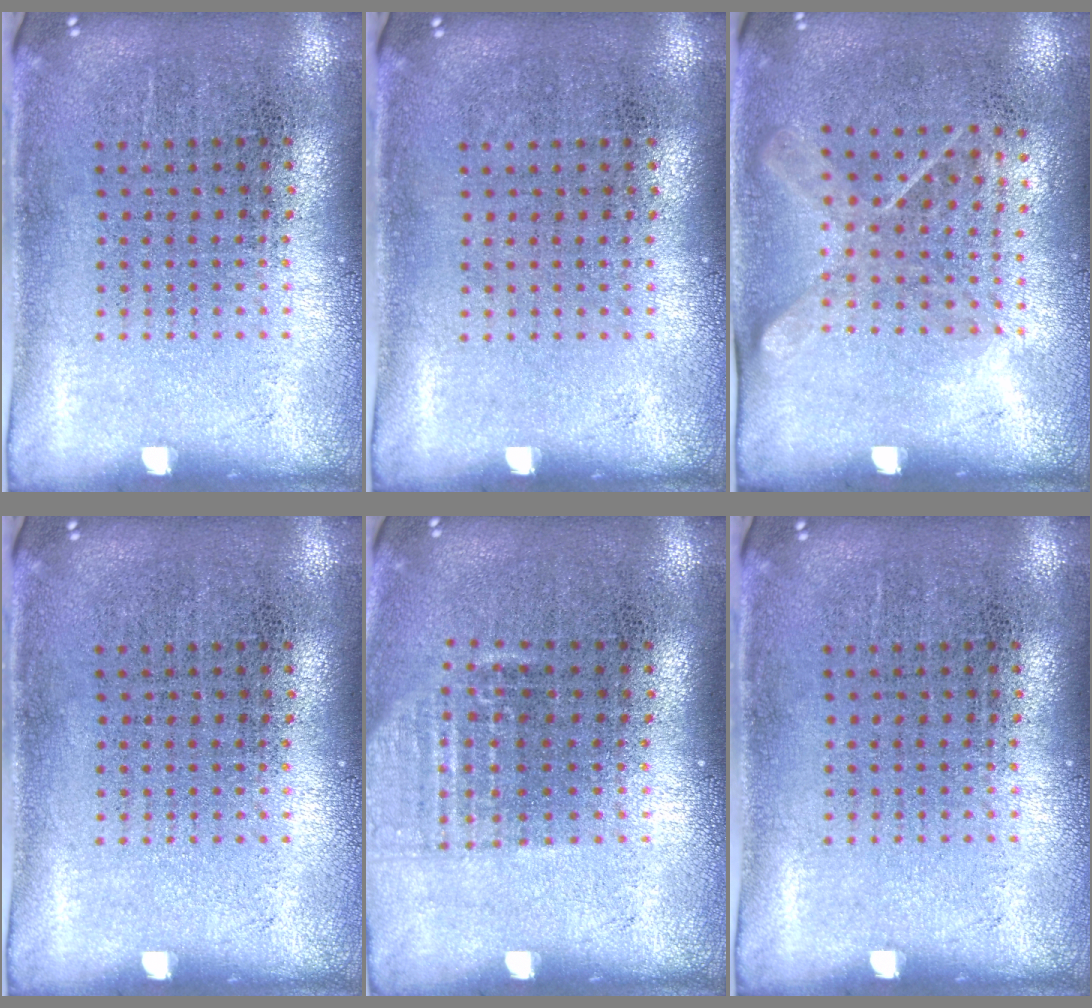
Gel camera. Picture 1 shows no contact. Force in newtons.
{"total": 0.0}
{"total": 1.2, "press": 0.9, "slide": 0.8}
{"total": 0.0}
{"total": 1.0, "press": 0.9, "slide": 0.4}
{"total": 0.0}